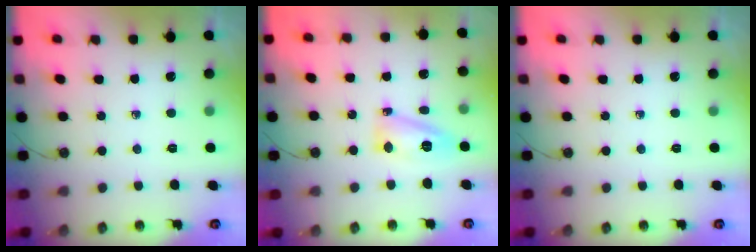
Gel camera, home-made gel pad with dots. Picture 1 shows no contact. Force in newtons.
{"total": 12.1, "press": 12.1, "slide": 0.8}
{"total": 0.0}